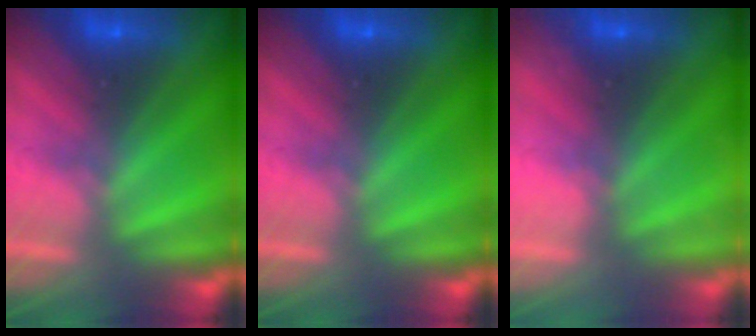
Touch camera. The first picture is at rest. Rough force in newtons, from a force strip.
{"total": 0.0}
{"total": 2.2}